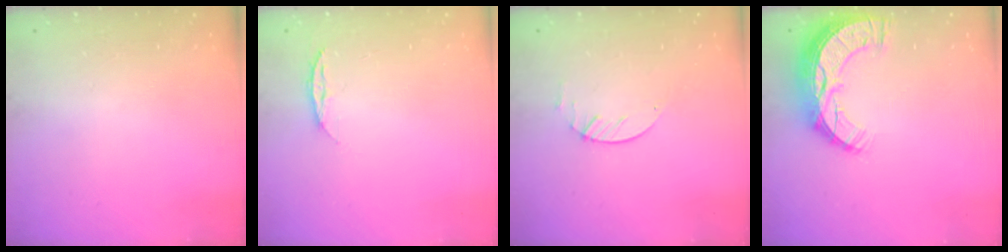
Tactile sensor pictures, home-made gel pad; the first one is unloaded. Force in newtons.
{"total": 5.1, "press": 5.1, "slide": 0.7}
{"total": 1.9, "press": 1.9, "slide": 0.3}
{"total": 12.3, "press": 12.2, "slide": 0.9}